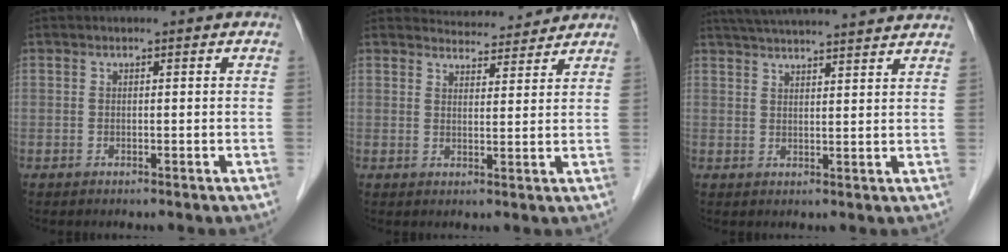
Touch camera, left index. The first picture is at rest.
{"total": 6.1, "force": [6.0, 1.1, 0.0], "torque": [-0.002, 0.008, 0.076]}
{"total": 18.2, "force": [16.8, 0.6, 6.8], "torque": [-0.114, 0.026, 0.227]}